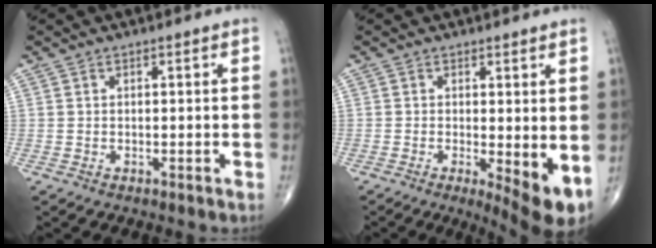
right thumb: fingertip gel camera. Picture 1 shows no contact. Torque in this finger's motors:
{"motor_torque": [-0.16, 0.80, 0.31, -0.02, 0.06]}